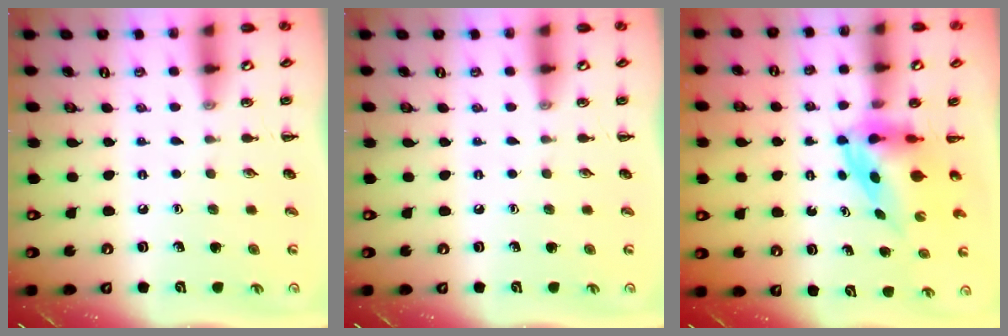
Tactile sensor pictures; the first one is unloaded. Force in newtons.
{"total": 0.0}
{"total": 3.7, "press": 3.6, "slide": 0.9}